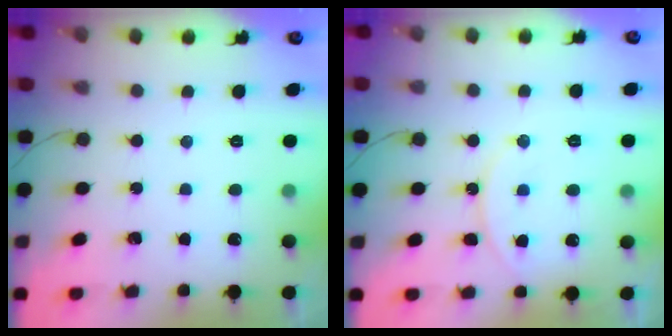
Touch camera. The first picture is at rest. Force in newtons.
{"total": 13.3, "press": 13.2, "slide": 1.1}